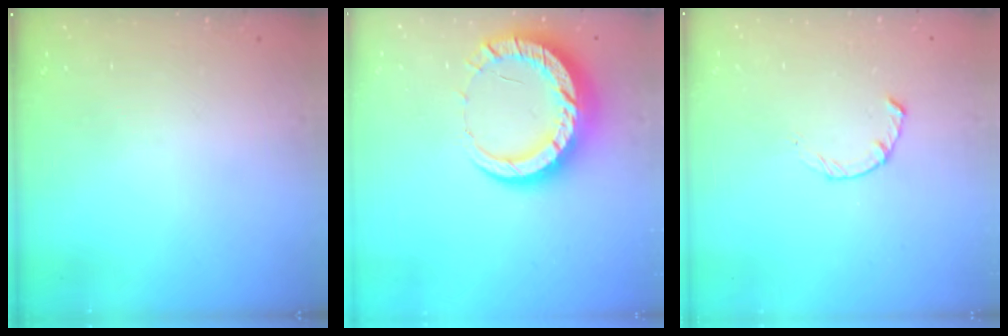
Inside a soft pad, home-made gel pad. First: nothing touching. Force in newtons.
{"total": 14.0, "press": 14.0, "slide": 1.3}
{"total": 2.3, "press": 2.2, "slide": 0.4}